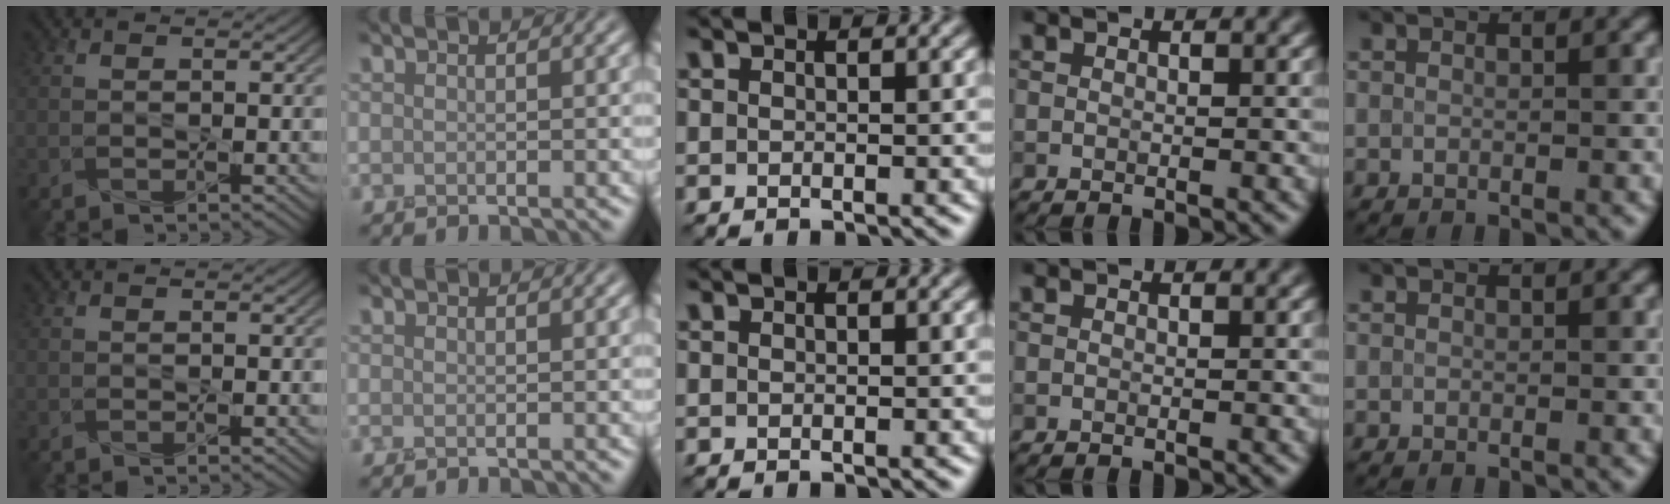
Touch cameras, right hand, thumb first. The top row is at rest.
{}